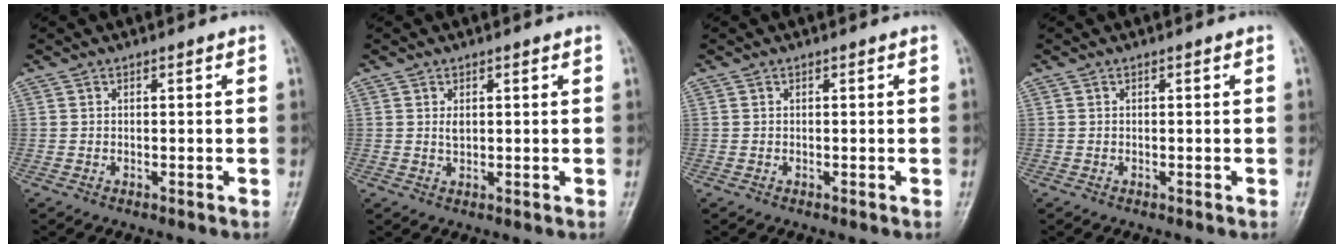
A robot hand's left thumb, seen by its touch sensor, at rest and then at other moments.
{"total": 1.7, "force": [0.7, 0.9, 1.3], "torque": [-0.016, -0.006, 0.019]}
{"total": 0.0}
{"total": 0.0}